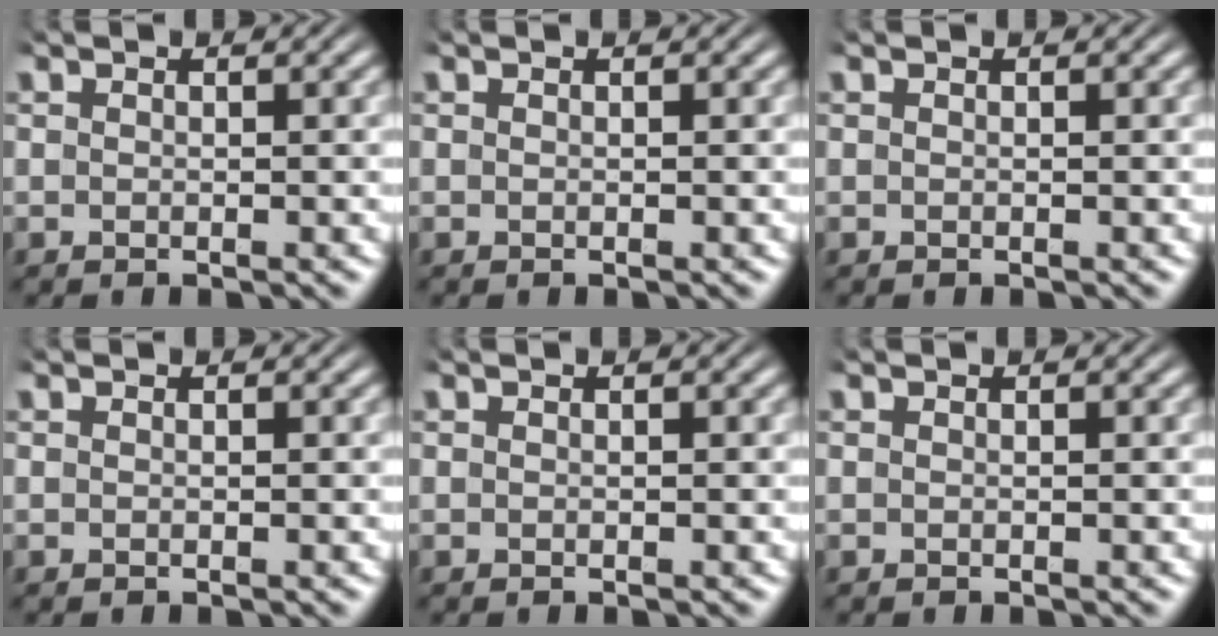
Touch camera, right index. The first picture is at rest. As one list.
[{"total": 0.0}, {"total": 0.0}, {"total": 0.0}, {"total": 0.0}, {"total": 0.0}]